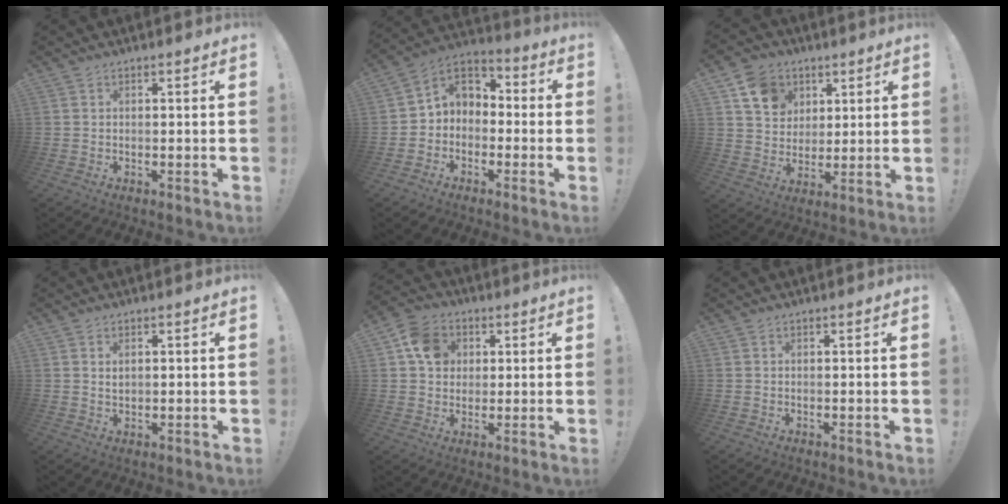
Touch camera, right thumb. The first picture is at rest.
{"total": 6.3, "force": [-1.1, 5.9, 1.9], "torque": [-0.035, 0.015, -0.011]}
{"total": 11.9, "force": [5.9, 9.6, 3.9], "torque": [-0.054, -0.029, 0.119]}
{"total": 2.0, "force": [0.9, 1.2, 1.3], "torque": [-0.011, -0.004, 0.012]}
{"total": 10.4, "force": [3.2, 8.9, 4.4], "torque": [-0.057, -0.003, 0.064]}
{"total": 0.0}